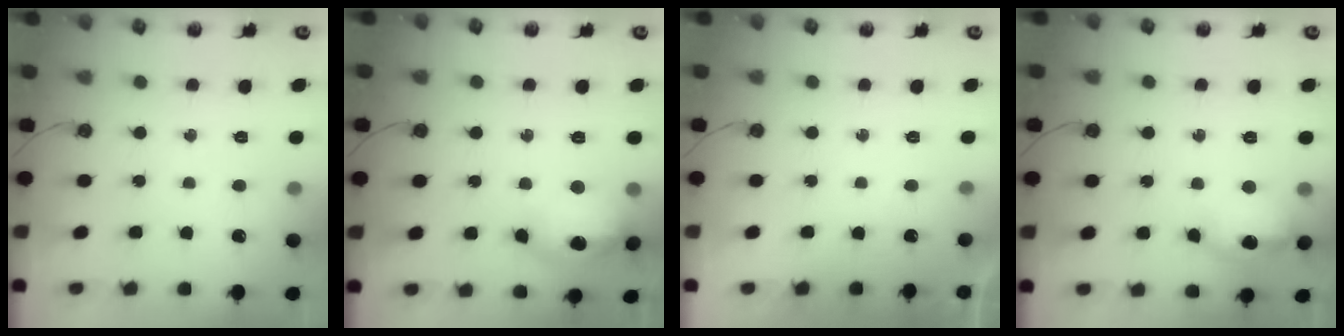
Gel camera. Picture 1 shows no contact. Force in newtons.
{"total": 15.7, "press": 15.6, "slide": 1.5}
{"total": 0.0}
{"total": 13.1, "press": 13.1, "slide": 1.0}